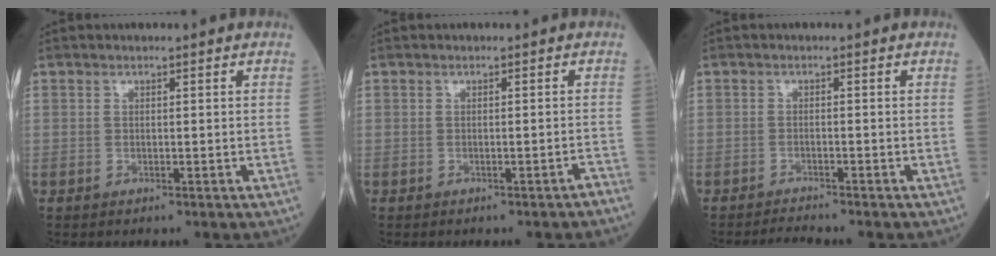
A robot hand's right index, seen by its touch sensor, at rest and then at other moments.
{"total": 0.9, "force": [-0.7, 0.0, 0.5], "torque": [-0.010, 0.006, -0.009]}
{"total": 2.2, "force": [-2.1, -0.7, 0.2], "torque": [-0.008, -0.010, -0.037]}